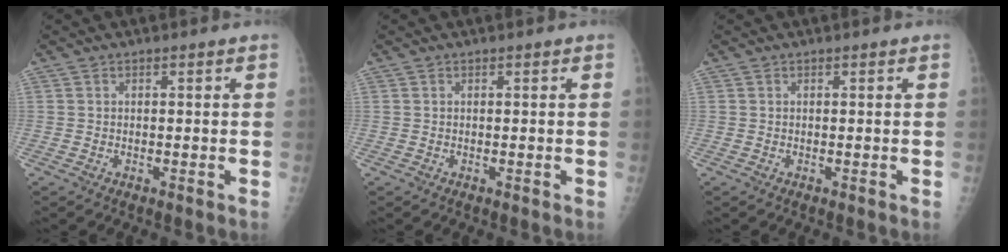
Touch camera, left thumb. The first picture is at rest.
{"total": 0.0}
{"total": 0.0}